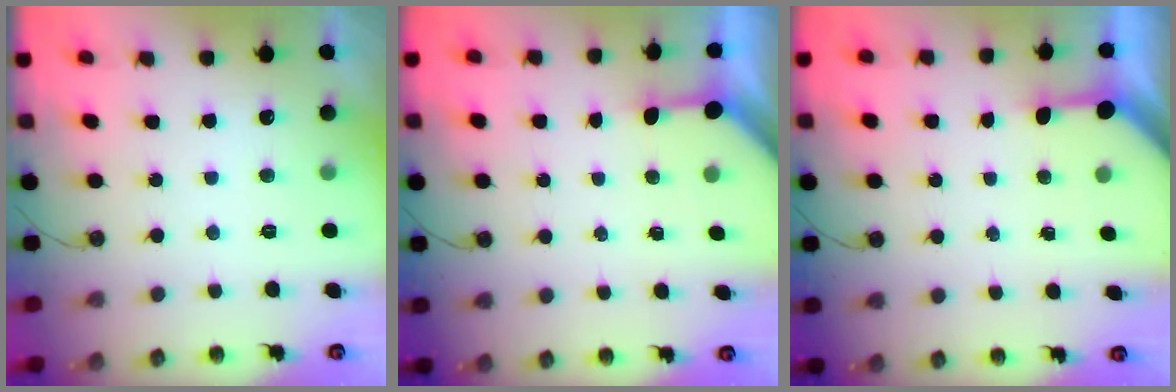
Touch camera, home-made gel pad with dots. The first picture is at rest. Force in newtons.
{"total": 3.2, "press": 3.2, "slide": 0.4}
{"total": 3.2, "press": 3.2, "slide": 0.4}